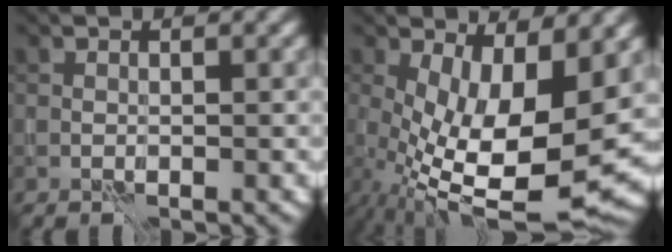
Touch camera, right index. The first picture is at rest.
{"total": 11.7, "force": [-0.2, 4.6, 10.7], "torque": [-0.178, -0.025, 0.005]}